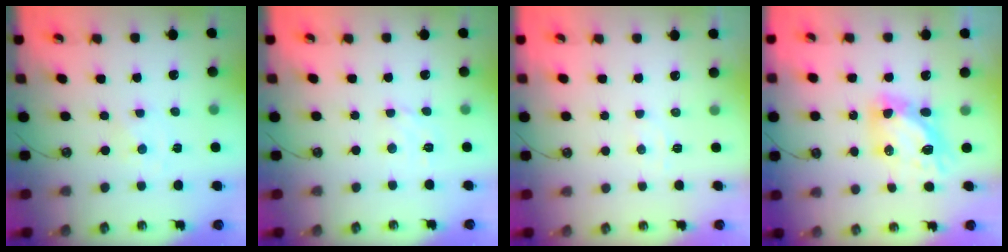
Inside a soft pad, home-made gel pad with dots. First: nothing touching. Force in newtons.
{"total": 3.0, "press": 3.0, "slide": 0.3}
{"total": 3.5, "press": 3.4, "slide": 0.5}
{"total": 10.4, "press": 10.3, "slide": 1.0}